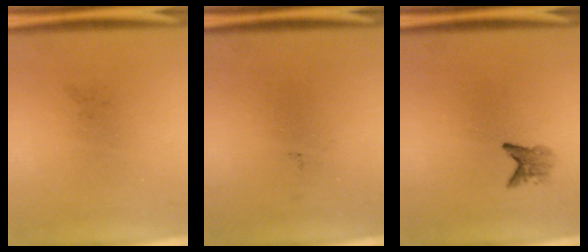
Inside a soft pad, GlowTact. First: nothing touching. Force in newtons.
{"total": 0.0}
{"total": 2.0}